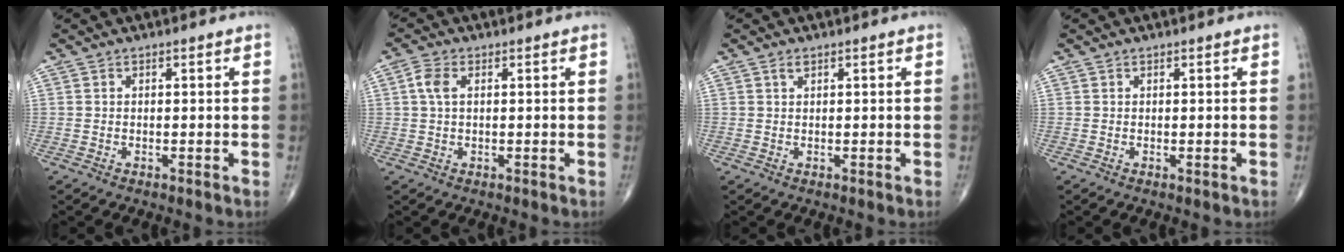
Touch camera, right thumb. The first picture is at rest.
{"total": 3.4, "force": [0.8, 1.9, 2.6], "torque": [-0.064, 0.011, 0.015]}
{"total": 1.0, "force": [0.6, 0.5, 0.6], "torque": [-0.010, 0.002, 0.012]}
{"total": 0.0}